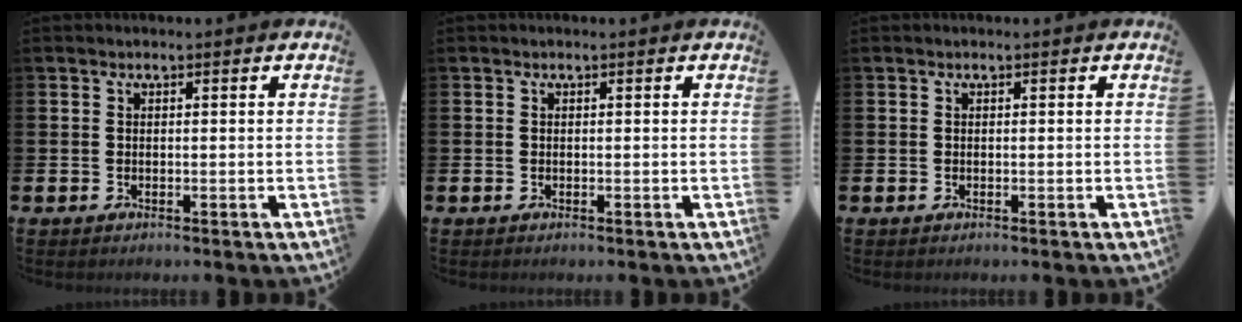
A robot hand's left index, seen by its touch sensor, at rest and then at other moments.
{"total": 0.0}
{"total": 0.0}